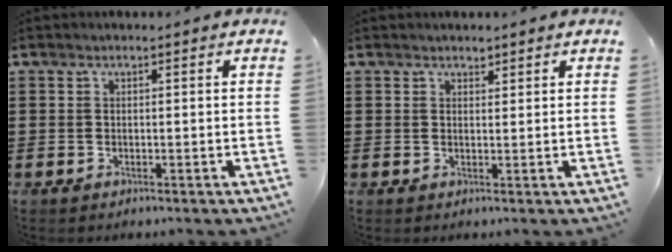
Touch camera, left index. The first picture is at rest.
{"total": 1.4, "force": [1.3, 0.5, 0.1], "torque": [-0.005, 0.001, 0.025]}